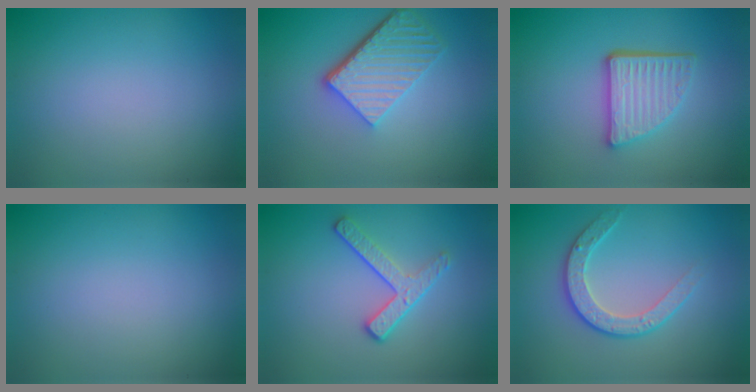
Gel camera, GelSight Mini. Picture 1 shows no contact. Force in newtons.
{"total": 5.6, "press": 3.9, "slide": 4.0}
{"total": 4.5, "press": 3.4, "slide": 3.0}
{"total": 0.0}
{"total": 3.1, "press": 2.5, "slide": 1.8}
{"total": 3.3, "press": 2.8, "slide": 1.7}